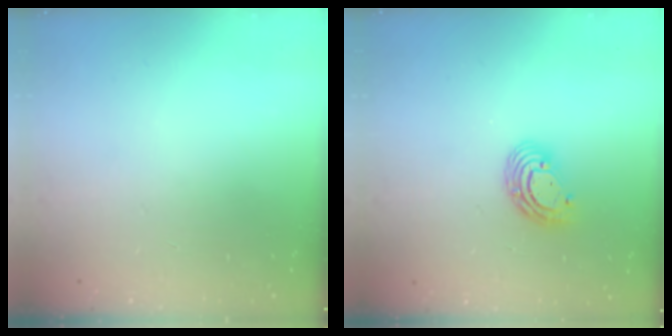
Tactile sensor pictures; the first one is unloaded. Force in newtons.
{"total": 8.0, "press": 7.9, "slide": 1.2}